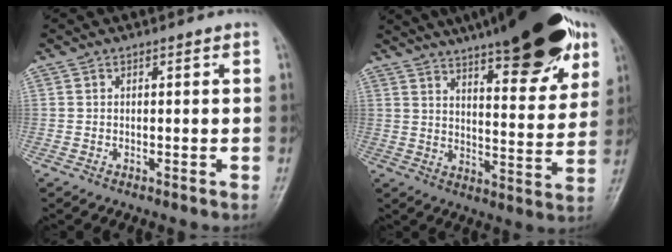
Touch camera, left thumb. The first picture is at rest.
{"total": 25.6, "force": [16.1, 7.7, 18.3], "torque": [-0.231, -0.033, 0.227]}